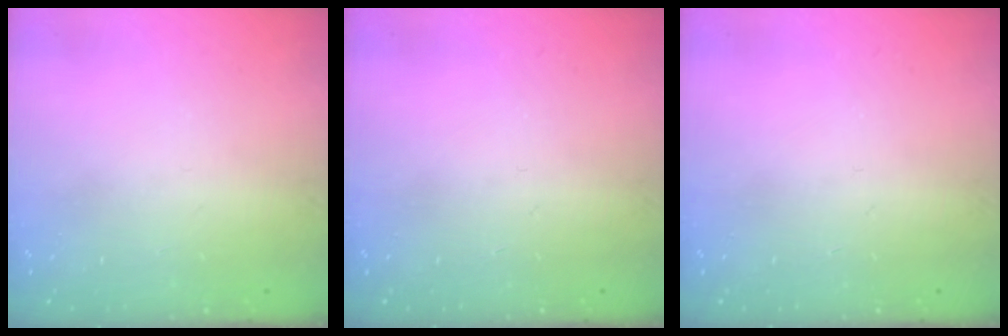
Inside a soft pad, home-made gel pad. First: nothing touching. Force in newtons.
{"total": 0.0}
{"total": 0.0}